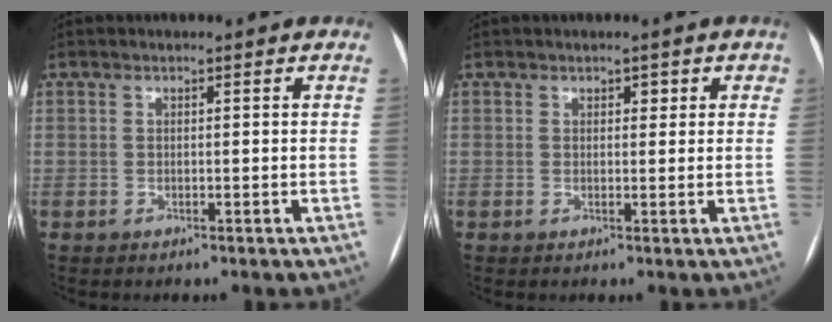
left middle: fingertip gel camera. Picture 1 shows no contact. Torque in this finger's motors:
{"motor_torque": [-0.04, 0.03, -0.03, 0.00]}